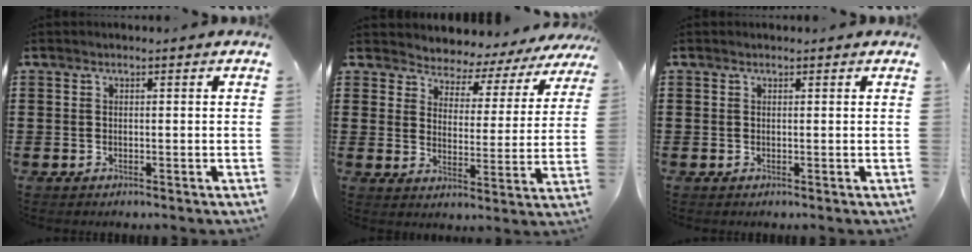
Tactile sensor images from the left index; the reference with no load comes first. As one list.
[{"total": 3.6, "force": [3.5, 0.8, -0.3], "torque": [-0.023, -0.033, 0.052]}, {"total": 0.6, "force": [0.4, 0.5, 0.0], "torque": [-0.002, 0.003, 0.008]}]